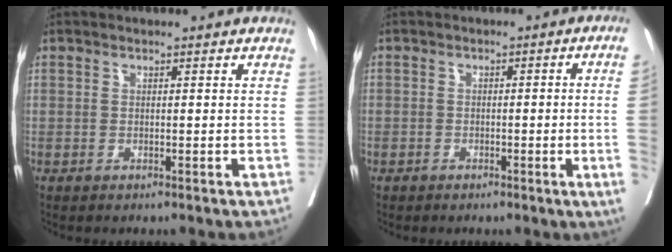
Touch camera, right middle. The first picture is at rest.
{"total": 5.7, "force": [-1.1, -1.0, 5.5], "torque": [-0.061, -0.001, -0.017]}